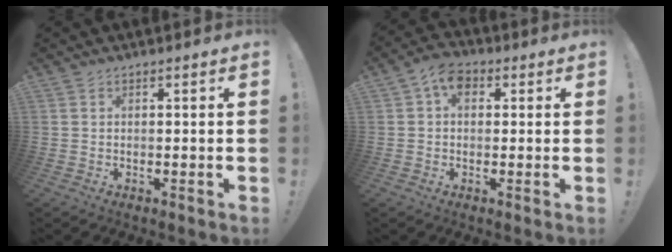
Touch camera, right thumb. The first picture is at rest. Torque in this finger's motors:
{"motor_torque": [1.08, 1.00, -0.04, 0.03, 0.01]}